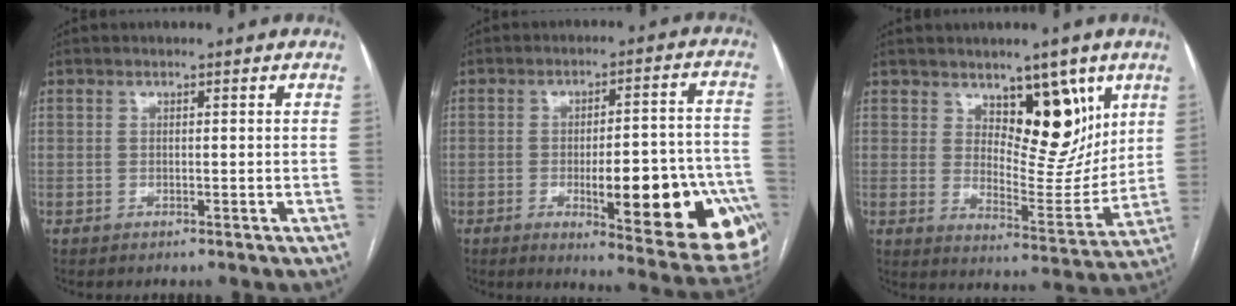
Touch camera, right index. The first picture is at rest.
{"total": 21.3, "force": [-6.9, 4.9, 19.5], "torque": [-0.159, 0.016, -0.070]}
{"total": 11.6, "force": [6.0, 5.3, 8.4], "torque": [-0.110, -0.011, 0.106]}